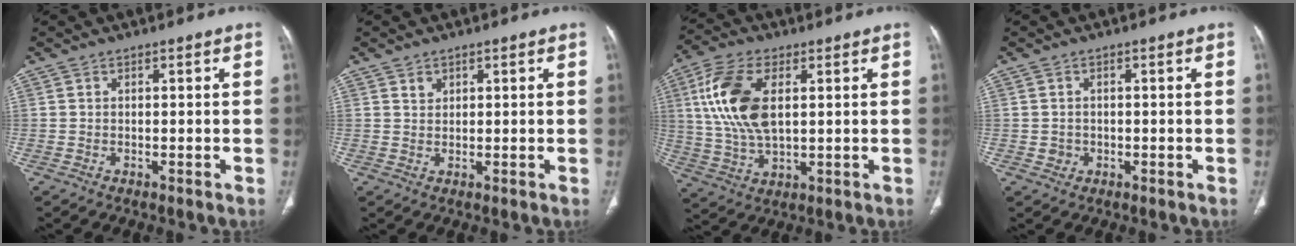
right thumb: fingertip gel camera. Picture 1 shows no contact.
{"total": 1.4, "force": [0.9, 0.9, 0.4], "torque": [0.002, -0.006, 0.017]}
{"total": 14.1, "force": [3.2, 7.3, 11.6], "torque": [-0.245, -0.001, 0.066]}
{"total": 1.6, "force": [-0.4, 1.5, 0.4], "torque": [-0.002, 0.005, -0.002]}